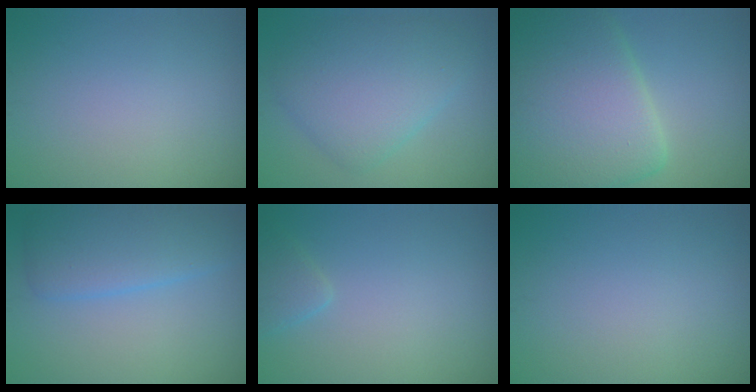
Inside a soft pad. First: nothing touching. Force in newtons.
{"total": 6.3, "press": 6.3, "slide": 0.1}
{"total": 11.6, "press": 11.5, "slide": 0.9}
{"total": 5.0, "press": 5.0, "slide": 0.3}
{"total": 1.6, "press": 1.6, "slide": 0.1}
{"total": 0.0}